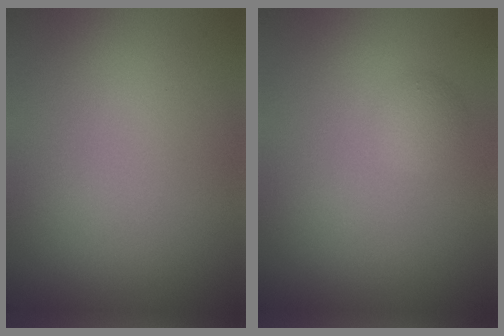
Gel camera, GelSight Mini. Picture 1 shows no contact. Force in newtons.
{"total": 1.3, "press": 1.3, "slide": 0.1}